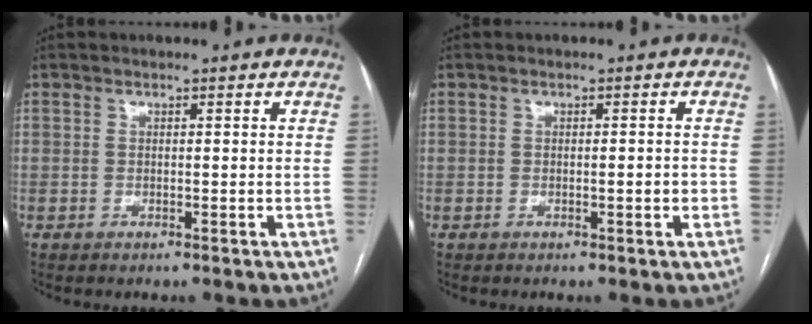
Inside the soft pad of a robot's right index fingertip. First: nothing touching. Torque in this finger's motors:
{"motor_torque": [0.84, 0.19, 0.03, 0.02]}